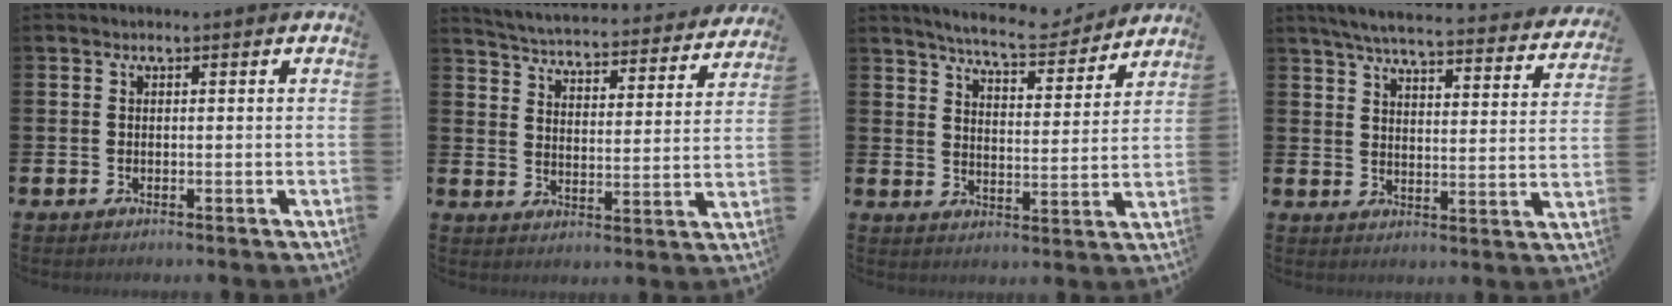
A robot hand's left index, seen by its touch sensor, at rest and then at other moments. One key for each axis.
{"total": 4.6, "fx": 4.5, "fy": 0.6, "fz": 0.8, "tx": -0.040, "ty": -0.043, "tz": 0.072}
{"total": 6.9, "fx": 6.7, "fy": 0.6, "fz": 1.7, "tx": -0.045, "ty": -0.045, "tz": 0.115}
{"total": 5.8, "fx": 5.3, "fy": 0.6, "fz": 2.1, "tx": -0.054, "ty": -0.041, "tz": 0.087}